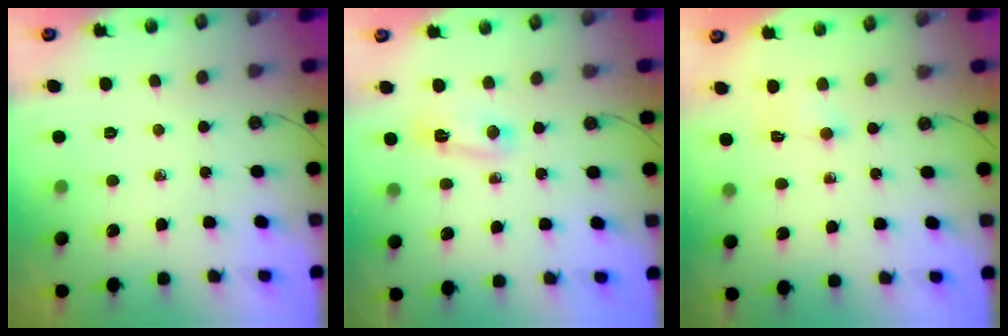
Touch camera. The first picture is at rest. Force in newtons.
{"total": 3.9, "press": 3.8, "slide": 0.4}
{"total": 1.6, "press": 1.4, "slide": 0.7}